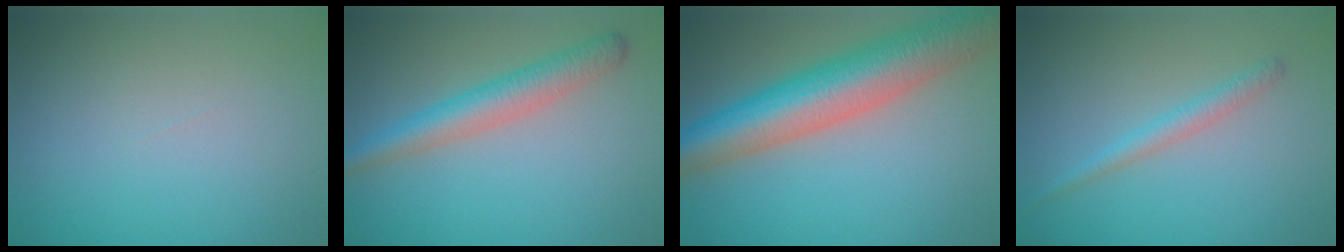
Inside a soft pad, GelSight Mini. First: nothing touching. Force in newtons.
{"total": 4.0, "press": 4.0, "slide": 0.1}
{"total": 10.3, "press": 10.3, "slide": 0.5}
{"total": 1.7, "press": 1.7, "slide": 0.1}